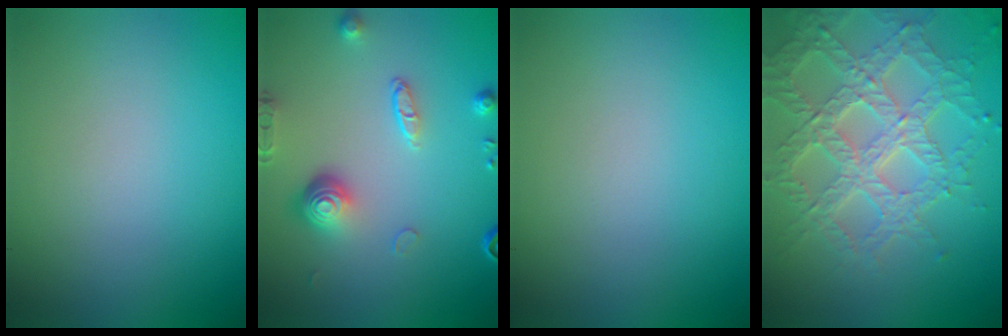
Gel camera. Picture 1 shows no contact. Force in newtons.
{"total": 4.6, "press": 3.2, "slide": 3.3}
{"total": 0.0}
{"total": 7.2, "press": 5.3, "slide": 4.8}